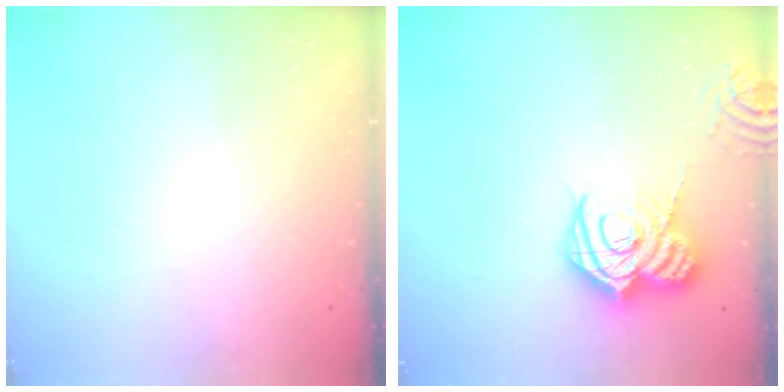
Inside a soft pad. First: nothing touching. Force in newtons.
{"total": 17.0, "press": 16.9, "slide": 2.1}